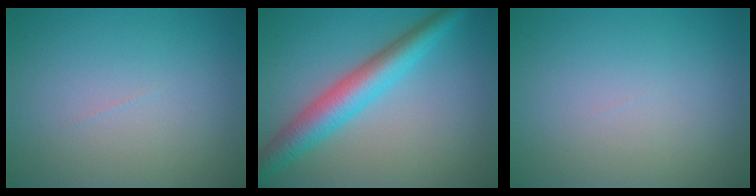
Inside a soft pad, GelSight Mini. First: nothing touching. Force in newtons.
{"total": 5.5, "press": 5.5, "slide": 0.1}
{"total": 0.0}